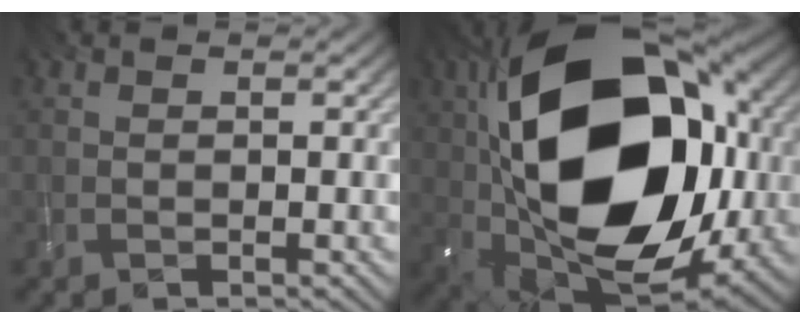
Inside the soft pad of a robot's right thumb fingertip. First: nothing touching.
{"total": 22.3, "force": [2.4, 13.9, 17.3], "torque": [-0.370, -0.012, 0.054]}